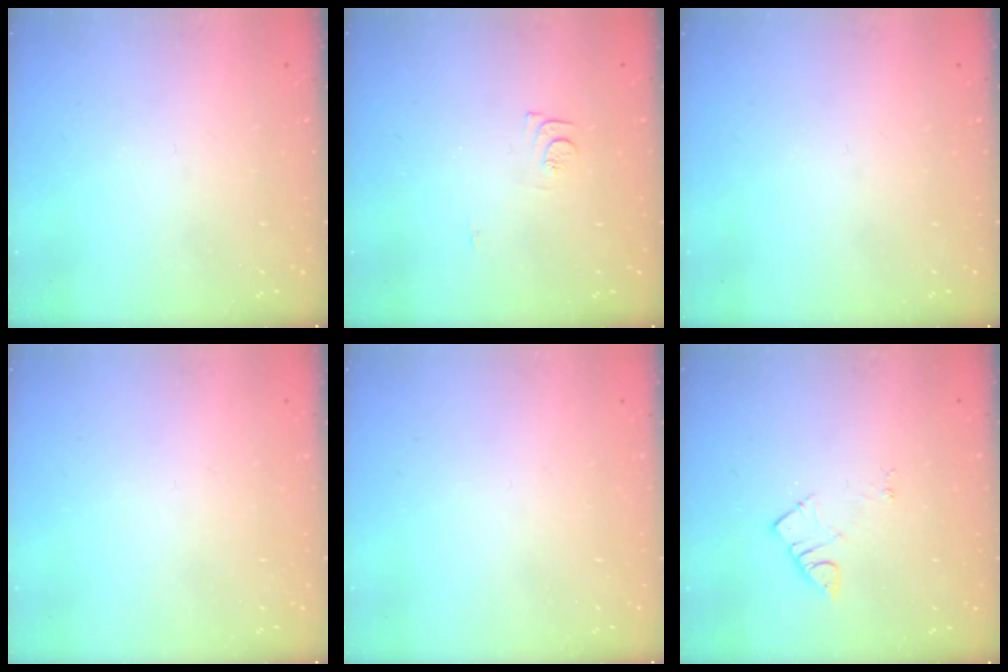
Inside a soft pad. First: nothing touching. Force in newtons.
{"total": 5.9, "press": 5.9, "slide": 0.6}
{"total": 0.0}
{"total": 1.8, "press": 1.7, "slide": 0.1}
{"total": 1.7, "press": 1.6, "slide": 0.1}
{"total": 3.8, "press": 3.7, "slide": 0.5}